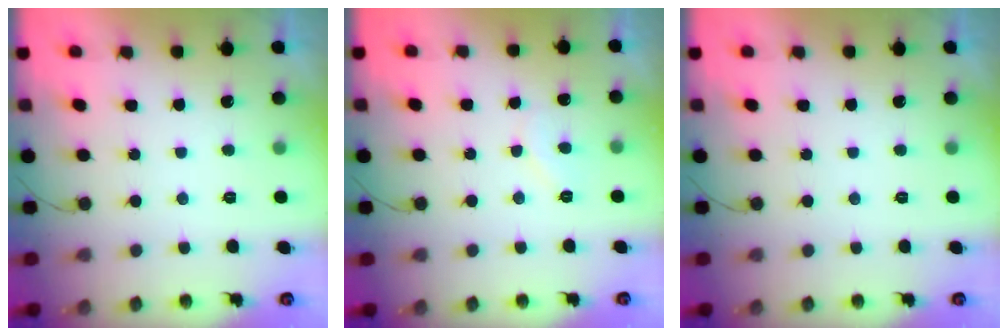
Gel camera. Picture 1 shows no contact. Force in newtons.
{"total": 4.4, "press": 4.4, "slide": 0.4}
{"total": 0.0}